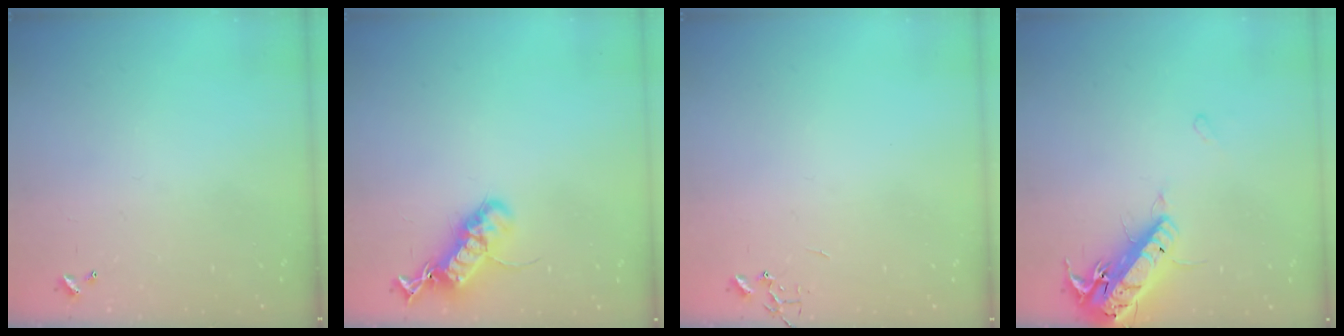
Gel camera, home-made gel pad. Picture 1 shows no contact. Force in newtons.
{"total": 16.8, "press": 16.7, "slide": 0.8}
{"total": 0.0}
{"total": 17.3, "press": 16.9, "slide": 3.7}